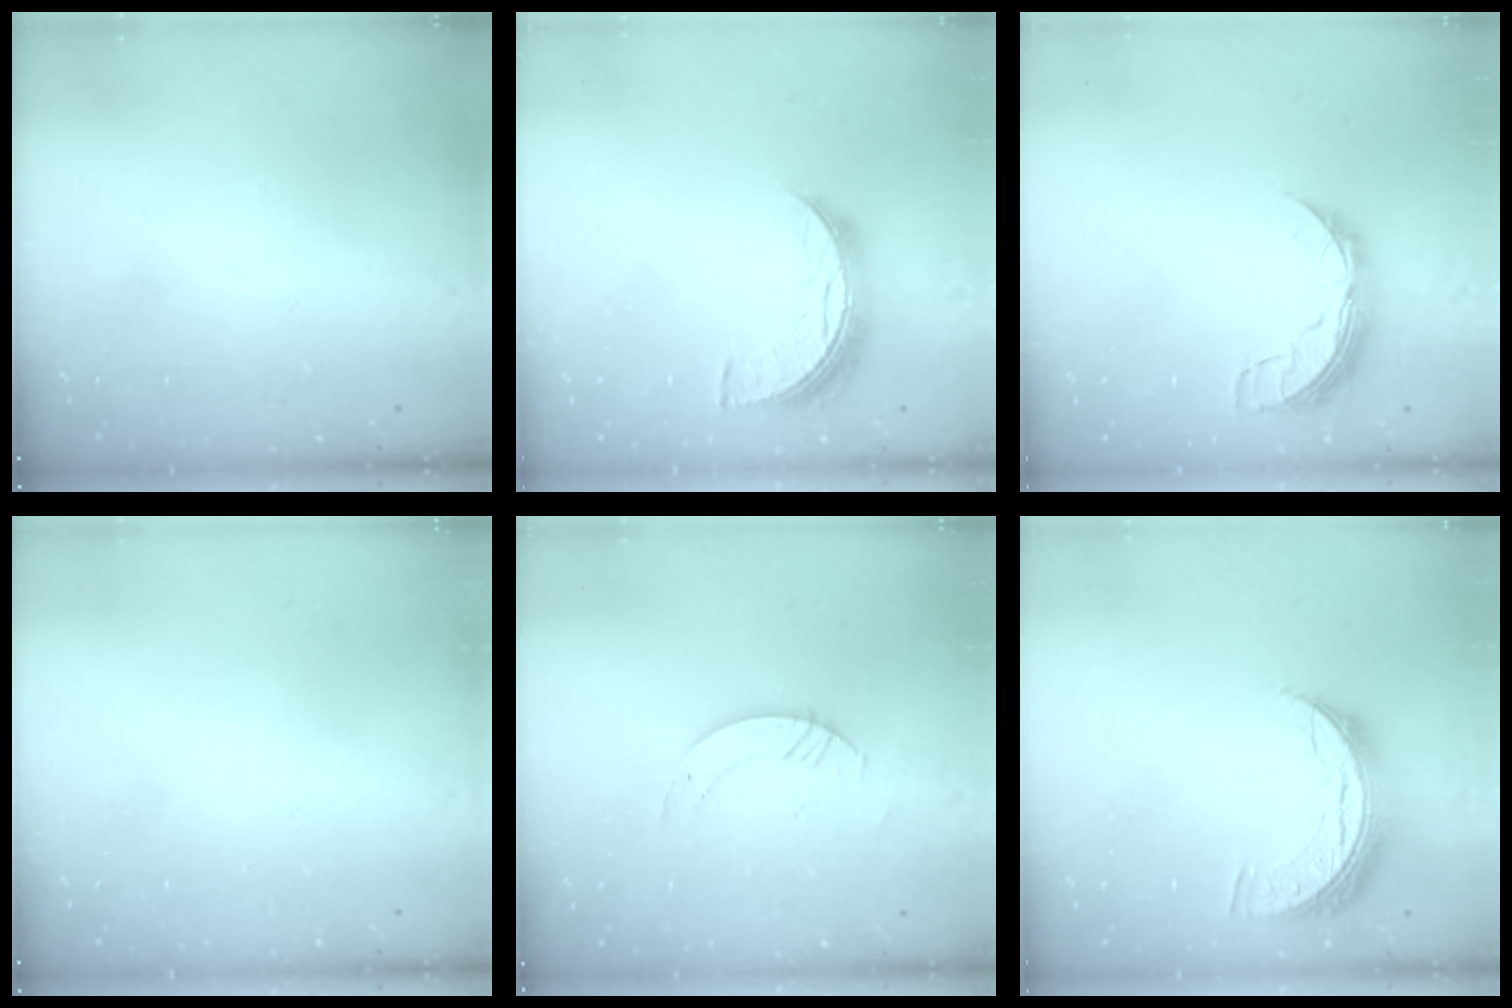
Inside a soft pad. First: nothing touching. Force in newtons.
{"total": 10.1, "press": 10.1, "slide": 0.6}
{"total": 7.9, "press": 7.9, "slide": 0.6}
{"total": 0.0}
{"total": 3.7, "press": 3.6, "slide": 0.4}
{"total": 10.1, "press": 10.1, "slide": 0.7}